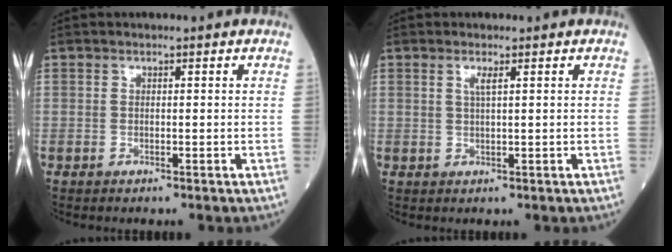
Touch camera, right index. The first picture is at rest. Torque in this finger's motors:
{"motor_torque": [-0.08, -0.15, -0.04, 0.01]}